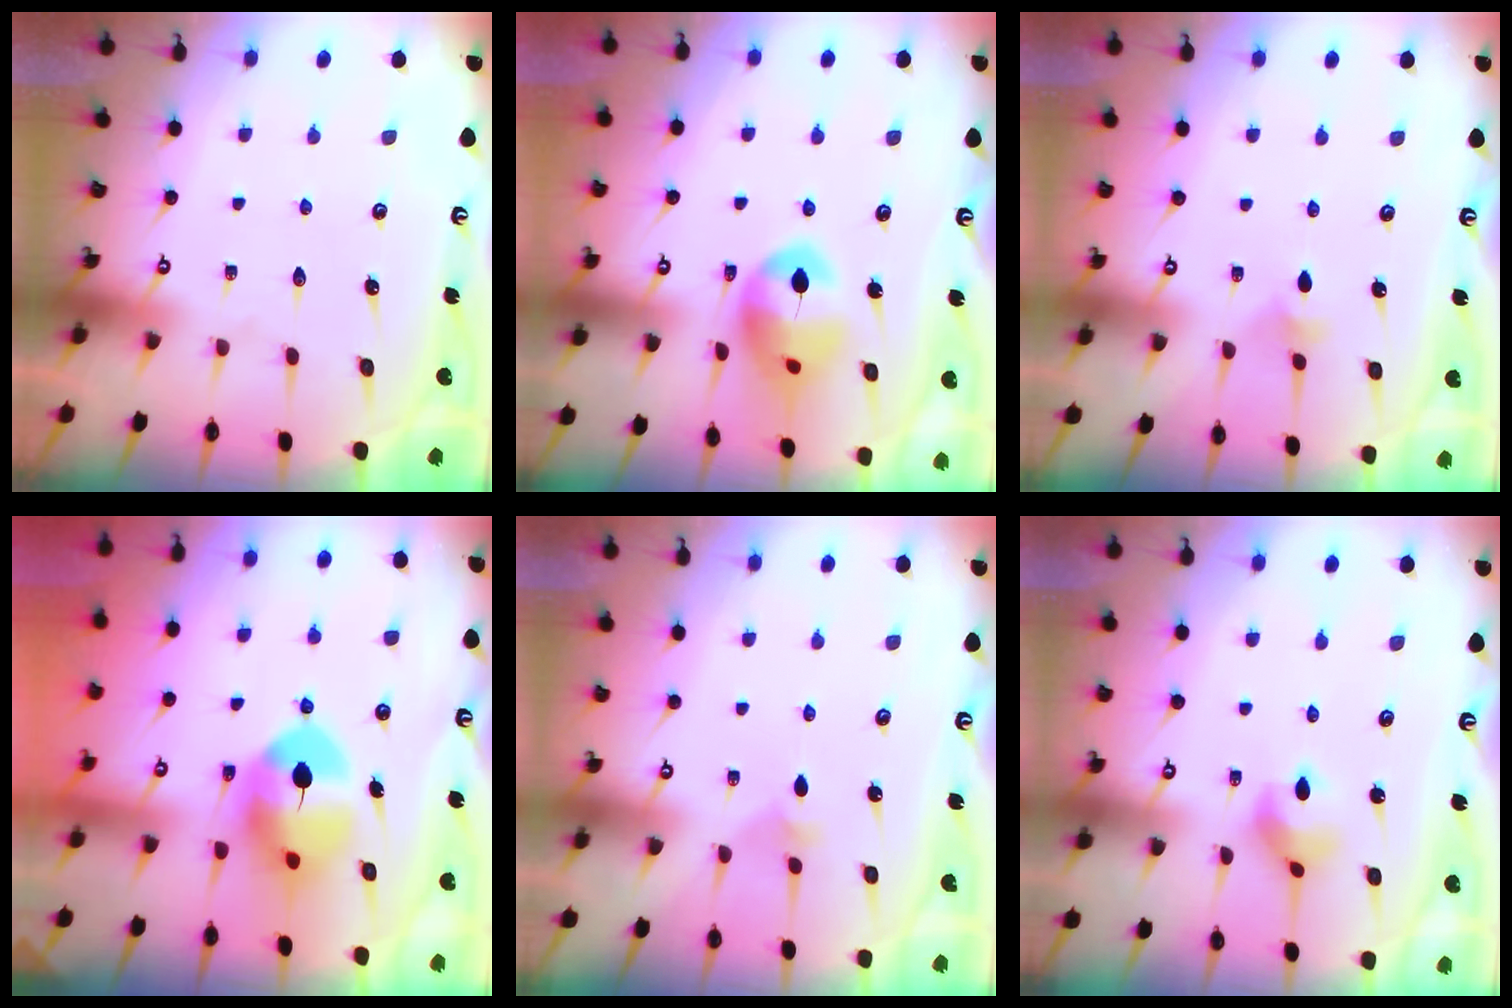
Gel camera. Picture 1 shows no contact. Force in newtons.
{"total": 13.9, "press": 13.7, "slide": 2.1}
{"total": 3.9, "press": 3.8, "slide": 1.0}
{"total": 9.7, "press": 9.7, "slide": 1.2}
{"total": 2.2, "press": 2.1, "slide": 0.6}
{"total": 4.8, "press": 4.7, "slide": 0.9}